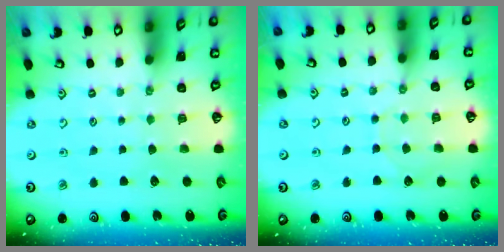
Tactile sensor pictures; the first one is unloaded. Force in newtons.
{"total": 5.4, "press": 5.4, "slide": 0.1}